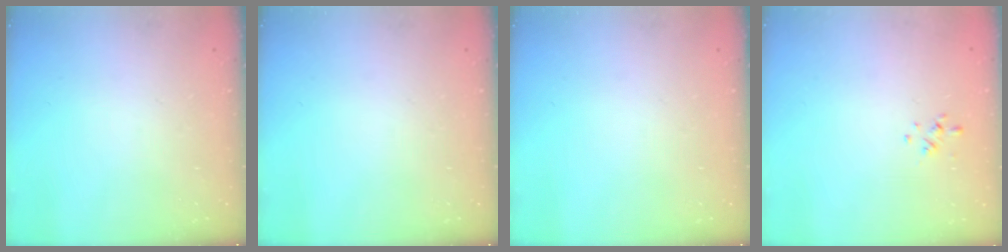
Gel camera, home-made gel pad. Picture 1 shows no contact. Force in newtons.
{"total": 0.0}
{"total": 0.0}
{"total": 0.6, "press": 0.4, "slide": 0.5}